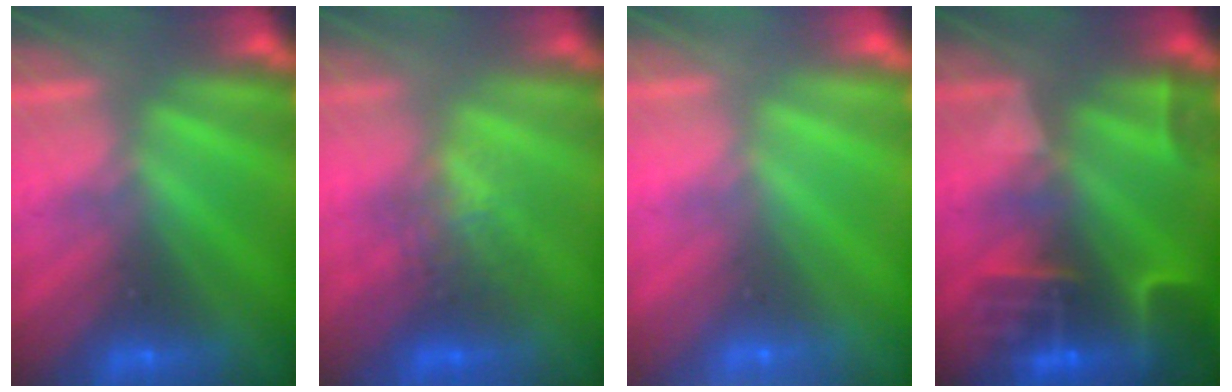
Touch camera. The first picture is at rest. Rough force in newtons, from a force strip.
{"total": 2.7}
{"total": 7.7}
{"total": 6.8}